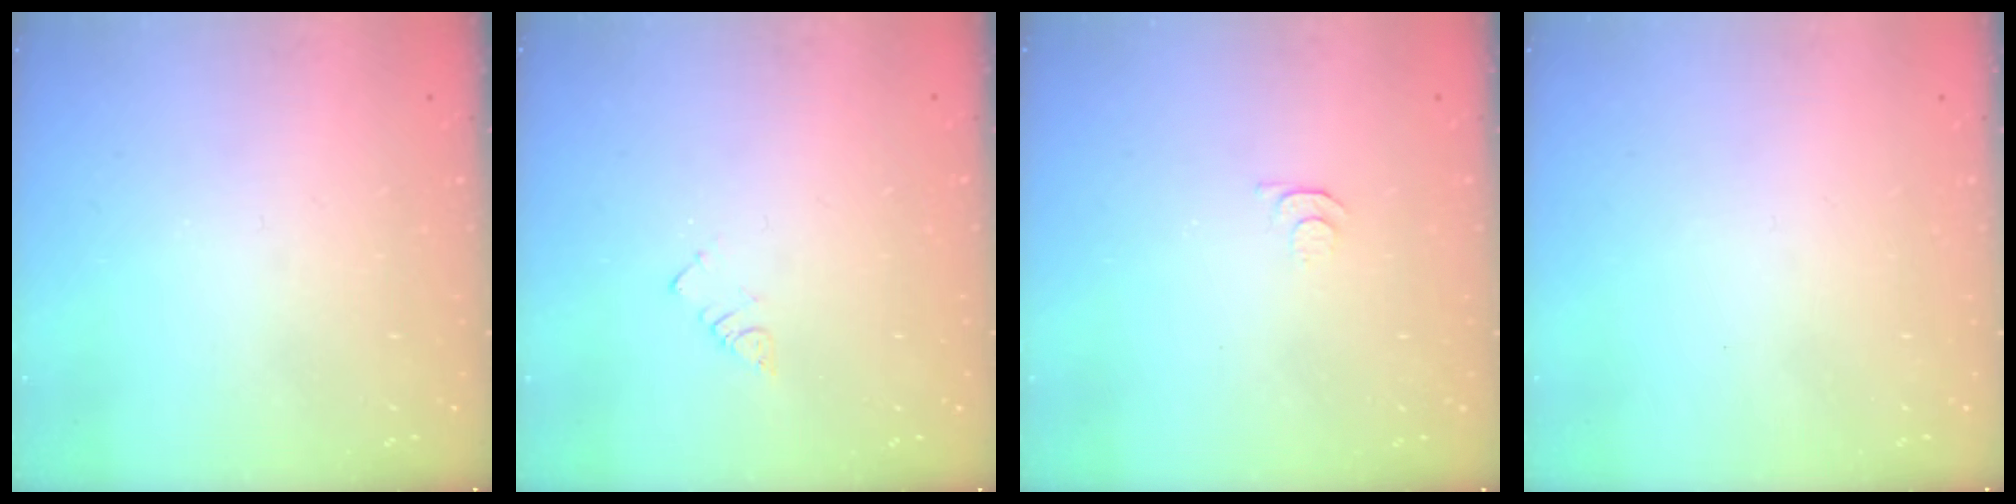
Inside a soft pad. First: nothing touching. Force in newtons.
{"total": 2.3, "press": 2.3, "slide": 0.4}
{"total": 3.8, "press": 3.7, "slide": 0.7}
{"total": 1.7, "press": 1.6, "slide": 0.1}